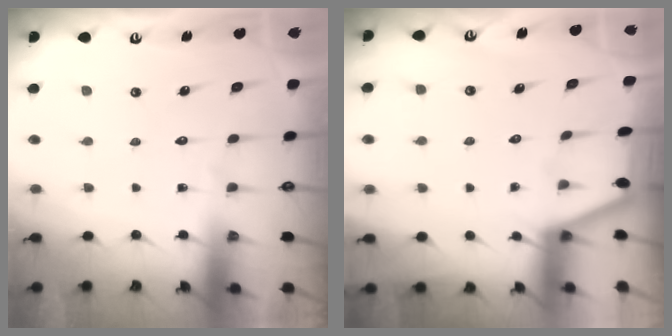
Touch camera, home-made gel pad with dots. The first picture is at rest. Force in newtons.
{"total": 1.1, "press": 1.1, "slide": 0.3}